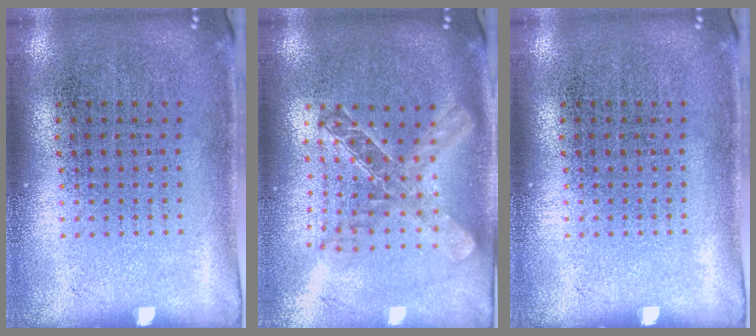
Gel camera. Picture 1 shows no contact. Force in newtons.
{"total": 2.0, "press": 1.7, "slide": 1.0}
{"total": 0.0}